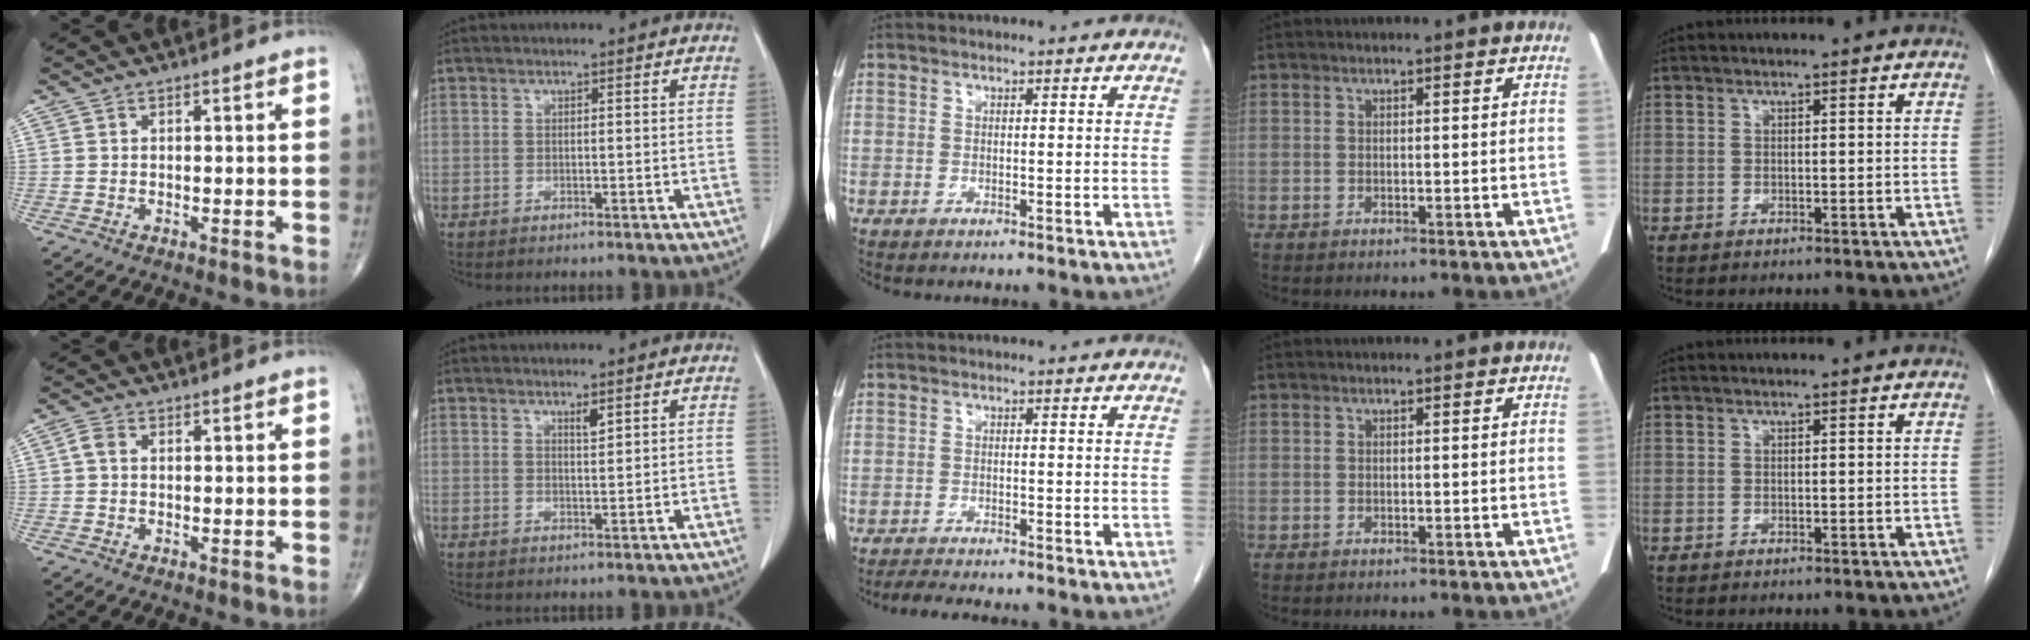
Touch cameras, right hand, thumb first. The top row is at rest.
{"thumb": {"total": 1.9, "force": [0.1, 1.3, 1.4], "torque": [-0.027, 0.005, -0.001]}, "index": {"total": 1.4, "force": [1.0, 0.2, 1.0], "torque": [-0.019, -0.005, 0.016]}, "middle": {"total": 2.9, "force": [-2.6, -0.2, 1.2], "torque": [-0.026, -0.012, -0.043]}}